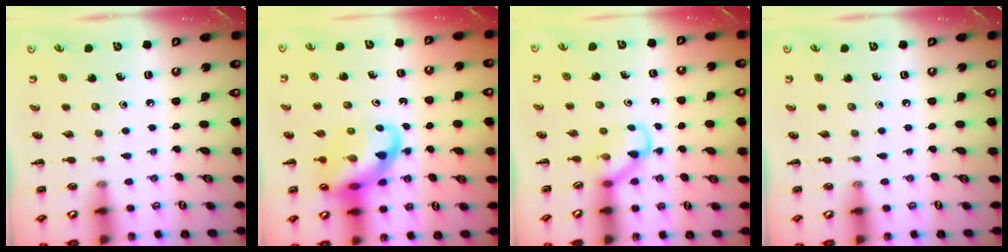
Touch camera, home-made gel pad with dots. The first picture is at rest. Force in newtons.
{"total": 14.6, "press": 14.4, "slide": 2.8}
{"total": 3.5, "press": 3.2, "slide": 1.5}
{"total": 0.0}